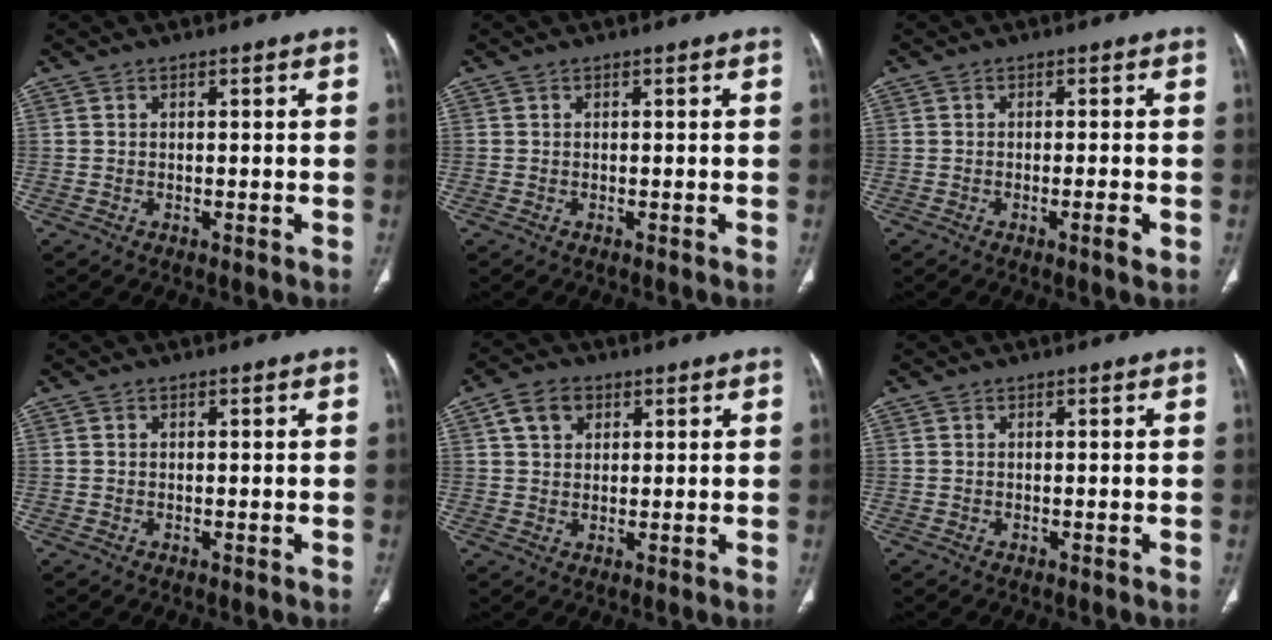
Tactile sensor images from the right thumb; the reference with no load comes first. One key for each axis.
{"total": 0.0}
{"total": 2.6, "fx": -1.0, "fy": 0.3, "fz": 2.4, "tx": -0.037, "ty": -0.003, "tz": -0.017}
{"total": 0.0}
{"total": 5.5, "fx": 2.2, "fy": 4.1, "fz": 2.8, "tx": -0.029, "ty": 0.002, "tz": 0.038}
{"total": 0.0}